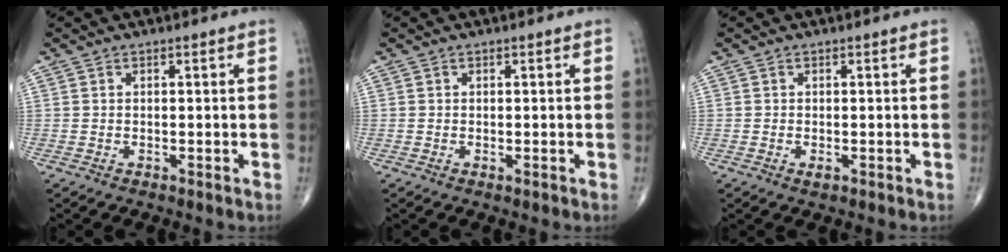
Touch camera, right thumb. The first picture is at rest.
{"total": 0.0}
{"total": 0.8, "force": [-0.3, 0.4, 0.6], "torque": [-0.009, -0.001, -0.005]}